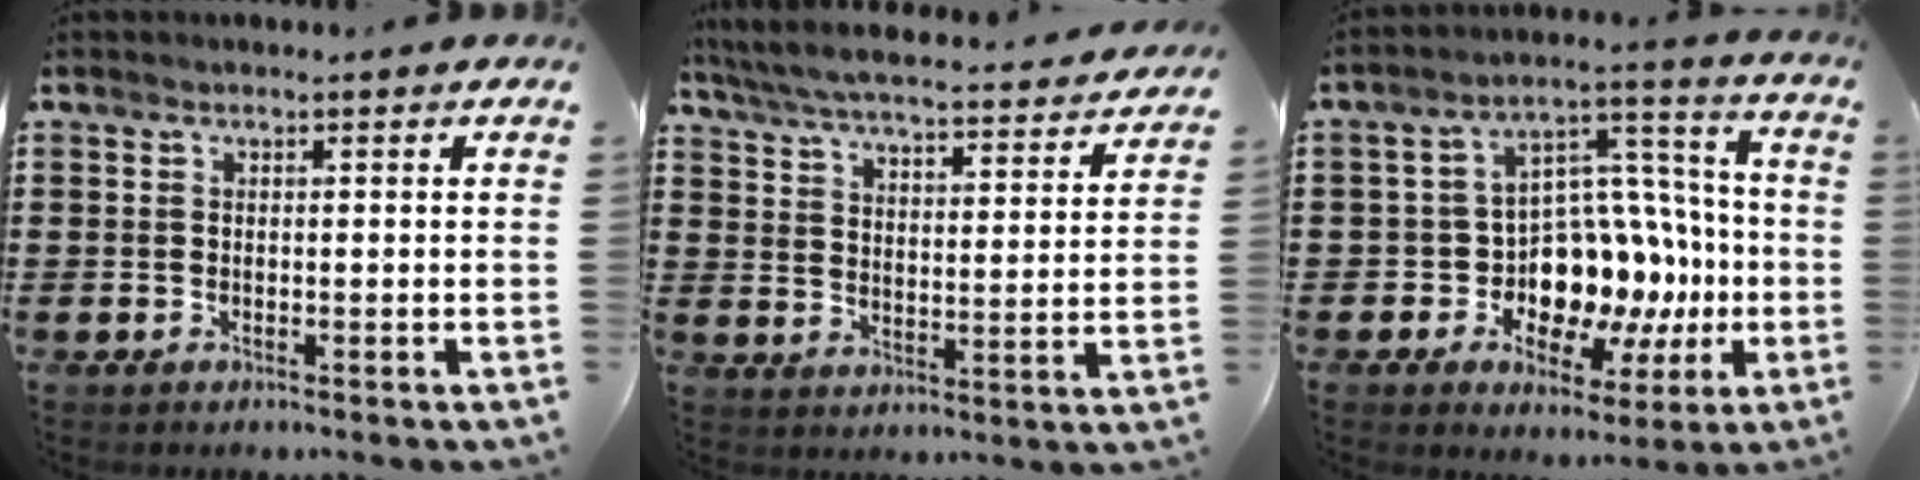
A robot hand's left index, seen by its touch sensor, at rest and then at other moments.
{"total": 5.1, "force": [4.9, -0.2, 1.3], "torque": [-0.051, -0.039, 0.079]}
{"total": 10.7, "force": [-2.1, 9.2, 4.9], "torque": [-0.096, -0.005, -0.022]}